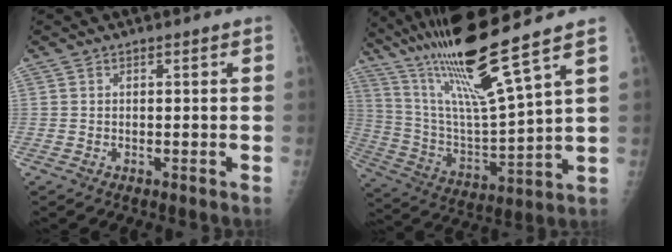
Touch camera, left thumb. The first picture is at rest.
{"total": 20.0, "force": [14.1, 0.4, 14.1], "torque": [-0.249, -0.062, 0.266]}